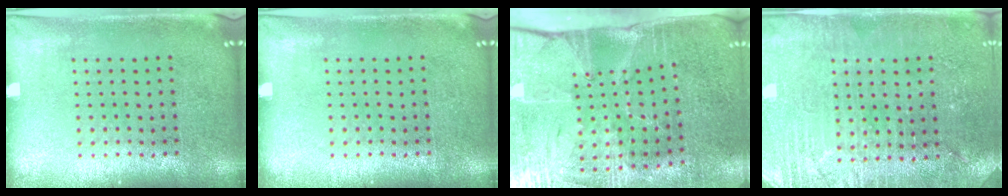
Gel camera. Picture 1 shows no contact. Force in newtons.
{"total": 0.0}
{"total": 4.4, "press": 3.7, "slide": 2.4}
{"total": 3.0, "press": 2.9, "slide": 0.5}